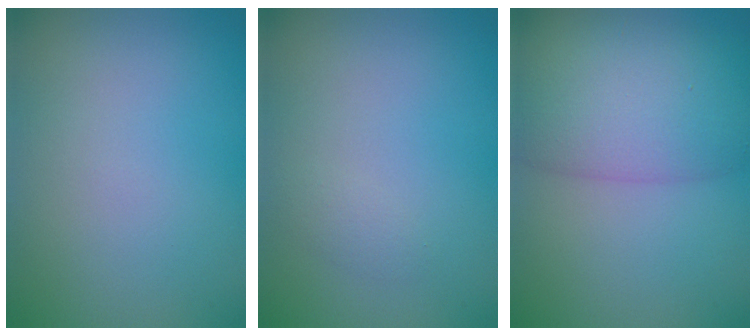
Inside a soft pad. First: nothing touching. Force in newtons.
{"total": 0.8, "press": 0.8, "slide": 0.0}
{"total": 7.6, "press": 7.6, "slide": 0.6}